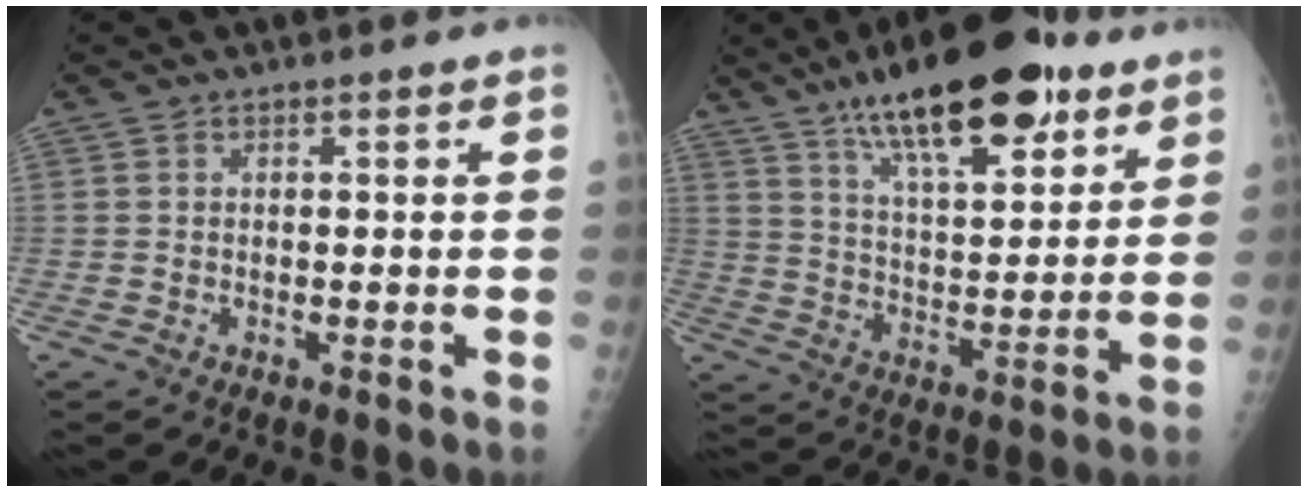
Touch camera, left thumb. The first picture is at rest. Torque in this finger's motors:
{"motor_torque": [2.61, 1.52, 1.64, -1.14, 0.47]}